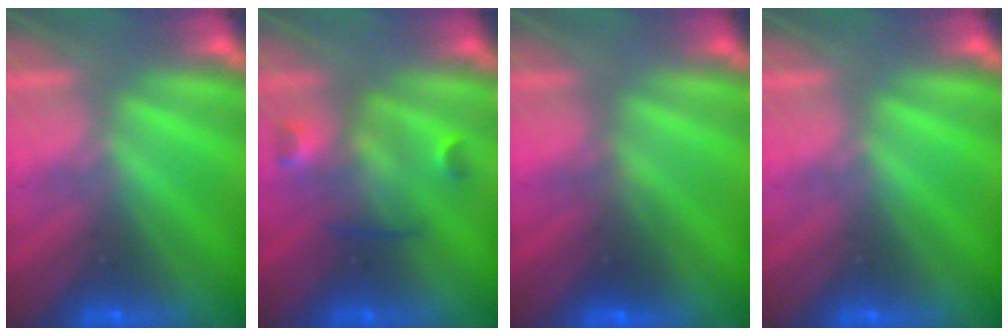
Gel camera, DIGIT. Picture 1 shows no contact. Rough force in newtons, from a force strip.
{"total": 2.9}
{"total": 2.6}
{"total": 0.0}